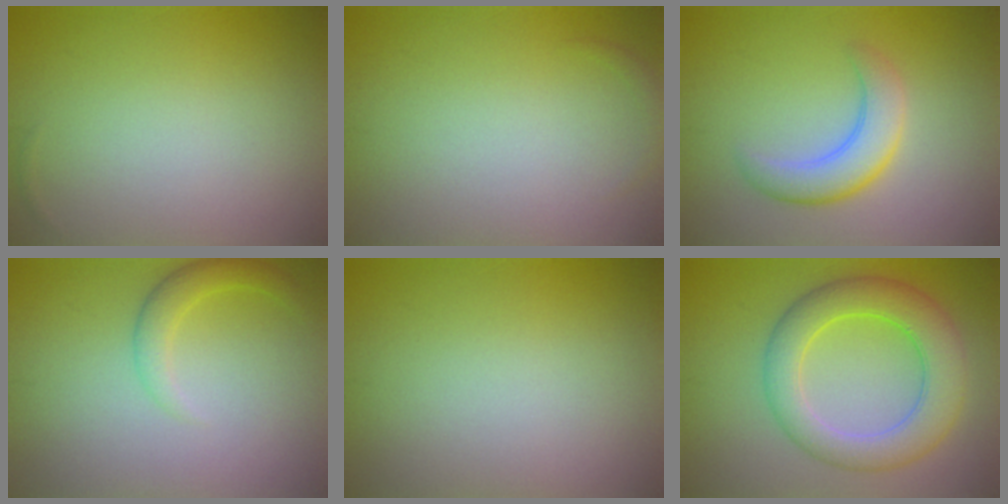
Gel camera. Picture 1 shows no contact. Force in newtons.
{"total": 0.6, "press": 0.6, "slide": 0.1}
{"total": 3.9, "press": 3.9, "slide": 0.2}
{"total": 2.2, "press": 2.2, "slide": 0.1}
{"total": 0.0}
{"total": 6.5, "press": 6.5, "slide": 0.2}